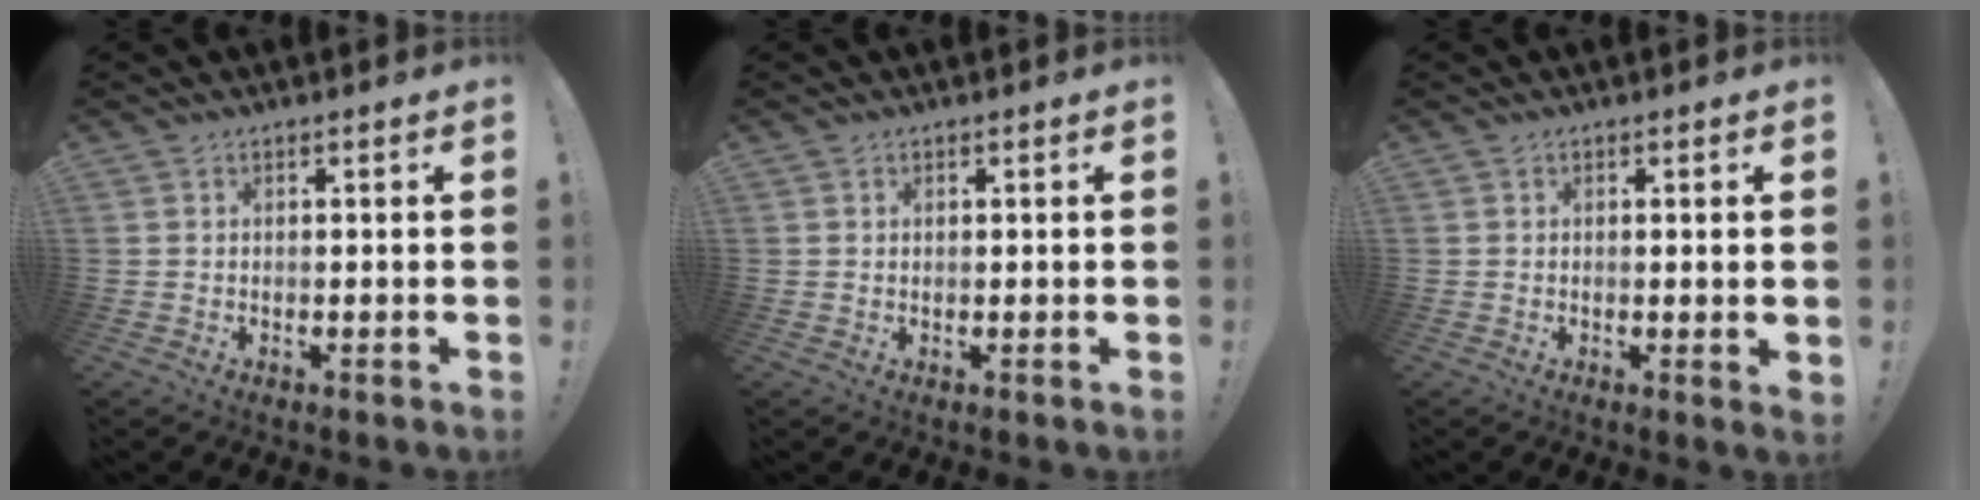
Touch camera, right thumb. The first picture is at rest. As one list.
[{"total": 0.6, "force": [0.4, 0.4, 0.1], "torque": [-0.001, 0.000, 0.008]}, {"total": 1.4, "force": [0.5, -0.4, 1.2], "torque": [-0.010, -0.006, 0.006]}]